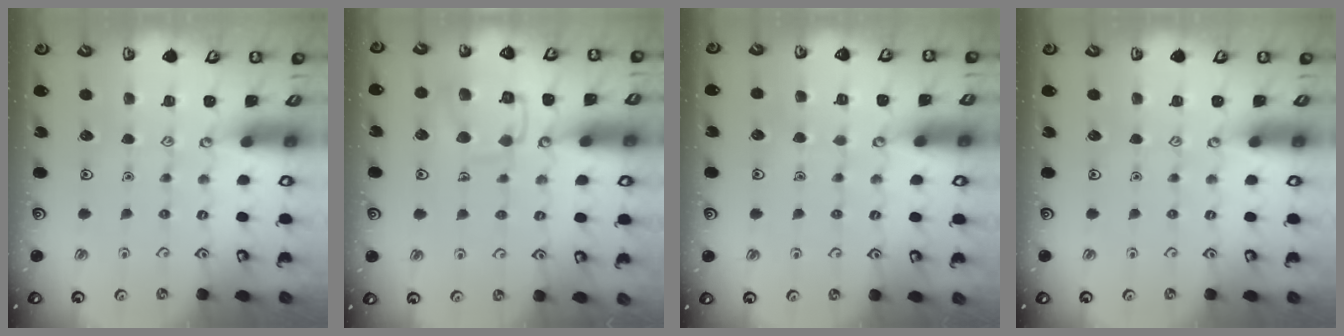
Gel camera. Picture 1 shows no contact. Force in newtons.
{"total": 12.4, "press": 12.4, "slide": 1.0}
{"total": 3.2, "press": 3.2, "slide": 0.3}
{"total": 0.0}